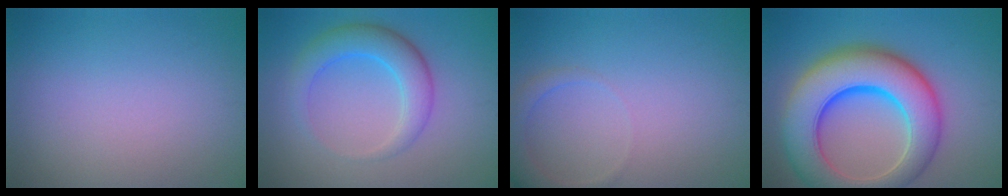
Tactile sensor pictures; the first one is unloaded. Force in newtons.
{"total": 4.5, "press": 4.5, "slide": 0.2}
{"total": 2.6, "press": 2.6, "slide": 0.2}
{"total": 11.8, "press": 11.8, "slide": 0.4}